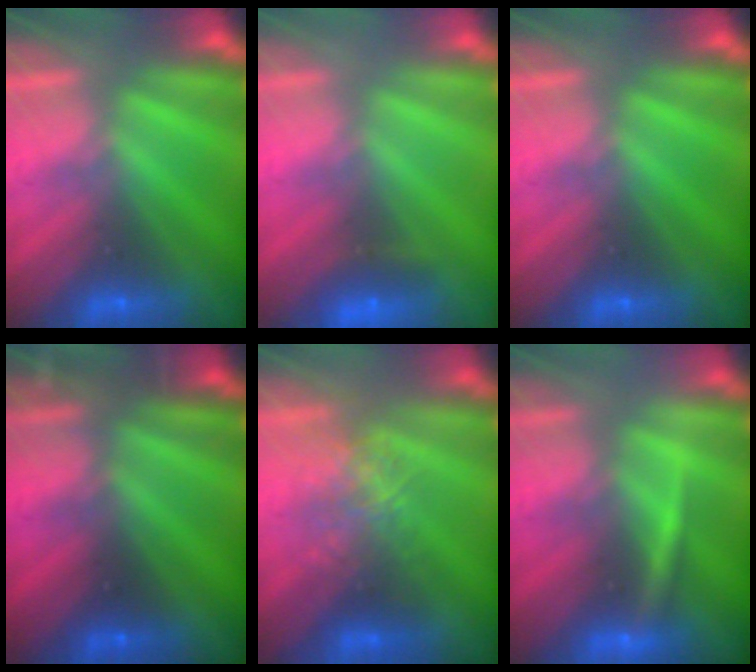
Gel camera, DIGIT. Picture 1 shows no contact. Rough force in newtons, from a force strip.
{"total": 2.3}
{"total": 0.0}
{"total": 3.3}
{"total": 2.5}
{"total": 2.9}